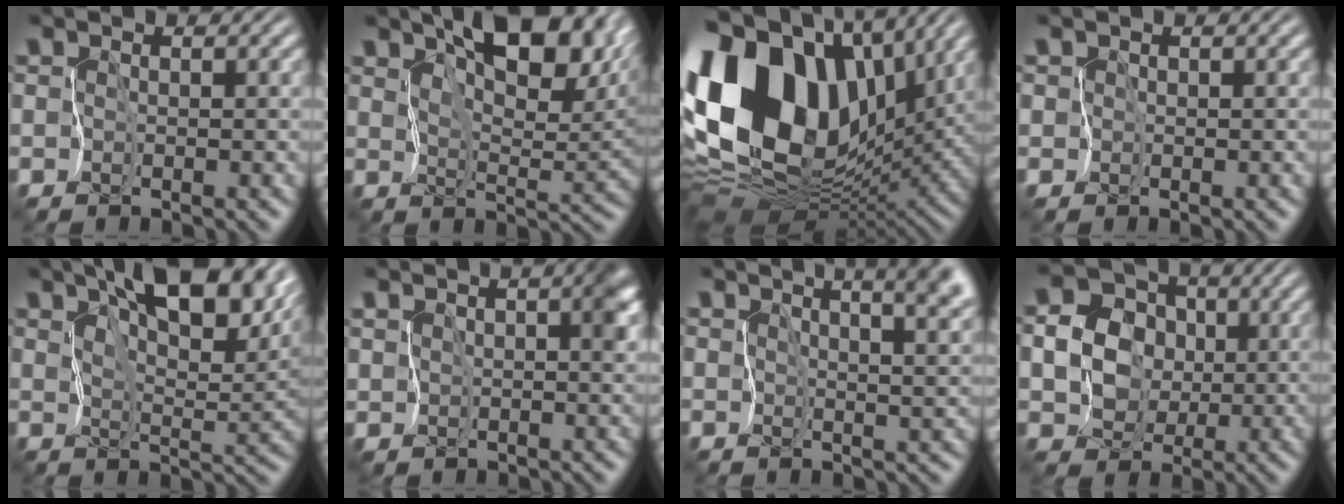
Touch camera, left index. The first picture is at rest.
{"total": 11.9, "force": [6.6, 4.7, 8.7], "torque": [-0.136, 0.005, 0.111]}
{"total": 18.4, "force": [4.6, 12.3, 12.9], "torque": [-0.278, 0.015, 0.081]}
{"total": 1.2, "force": [0.5, 1.0, 0.4], "torque": [0.002, 0.014, -0.003]}
{"total": 13.3, "force": [8.1, 4.9, 9.3], "torque": [-0.138, 0.014, 0.111]}
{"total": 4.2, "force": [1.4, 2.0, 3.5], "torque": [-0.055, 0.005, 0.022]}
{"total": 11.5, "force": [6.6, 4.9, 8.1], "torque": [-0.087, 0.037, 0.070]}
{"total": 5.8, "force": [0.8, 5.1, 2.7], "torque": [-0.052, 0.024, -0.002]}